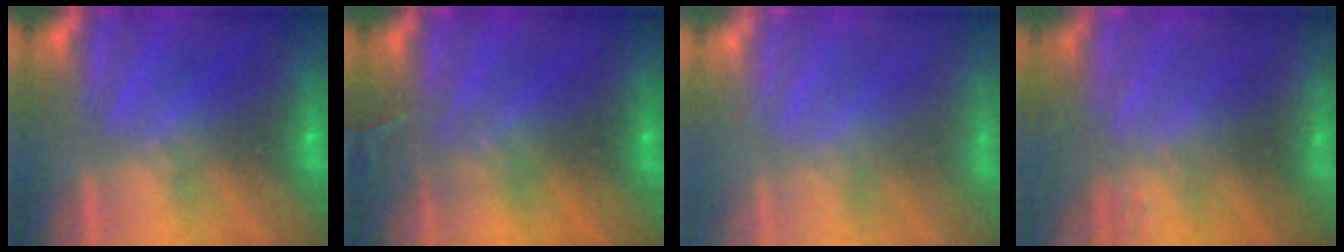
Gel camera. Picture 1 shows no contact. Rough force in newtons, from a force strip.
{"total": 3.0}
{"total": 2.9}
{"total": 2.2}